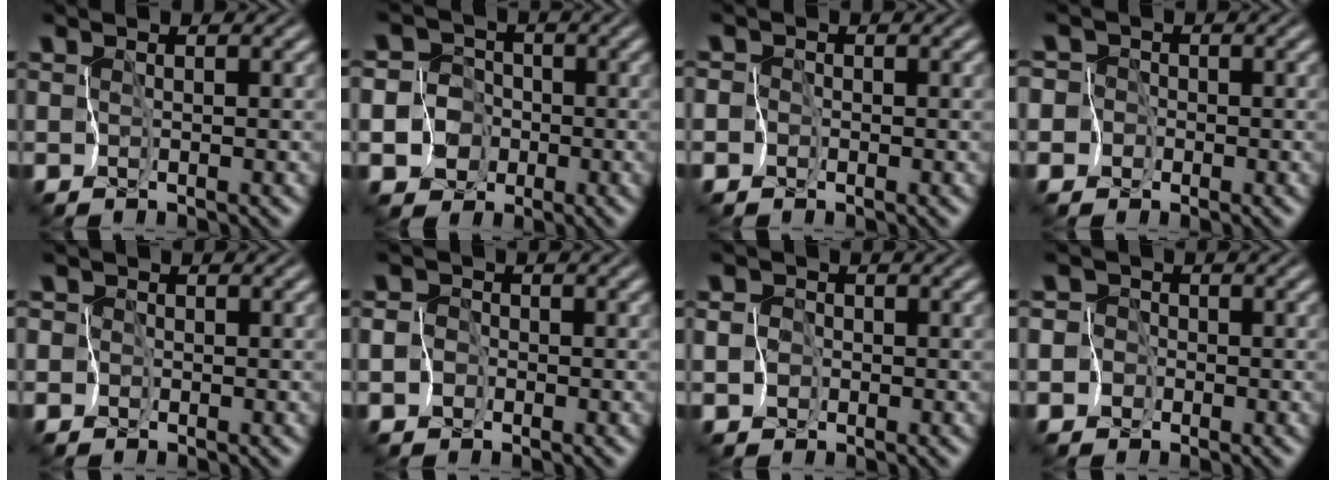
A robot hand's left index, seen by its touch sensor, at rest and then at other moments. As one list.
[{"total": 10.5, "force": [-3.0, 9.8, 2.4], "torque": [-0.080, 0.003, -0.077]}, {"total": 3.2, "force": [-1.3, 2.9, 0.3], "torque": [0.006, 0.011, -0.050]}, {"total": 5.9, "force": [-2.3, 5.4, 1.0], "torque": [-0.023, 0.013, -0.078]}, {"total": 3.3, "force": [-0.4, 3.2, 0.7], "torque": [-0.012, 0.017, -0.043]}, {"total": 3.4, "force": [-1.6, 2.9, 0.6], "torque": [0.005, 0.005, -0.051]}, {"total": 2.8, "force": [-0.9, 2.6, 0.6], "torque": [0.005, 0.008, -0.038]}, {"total": 5.4, "force": [-2.4, 4.8, 0.7], "torque": [-0.008, 0.005, -0.070]}]